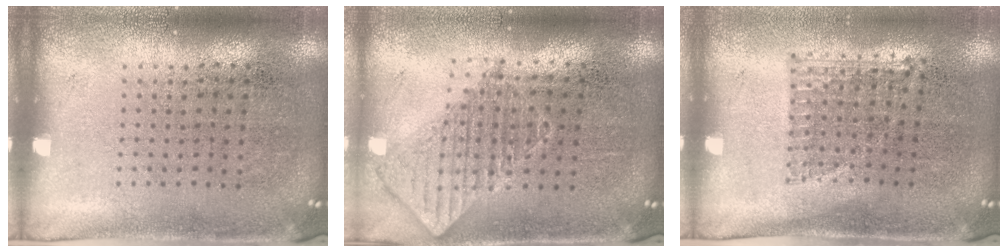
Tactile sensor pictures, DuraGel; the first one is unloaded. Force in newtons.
{"total": 1.0, "press": 0.9, "slide": 0.3}
{"total": 1.0, "press": 0.9, "slide": 0.5}